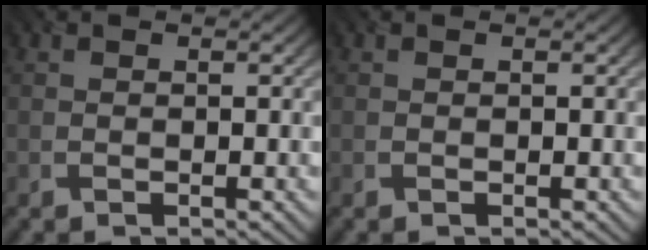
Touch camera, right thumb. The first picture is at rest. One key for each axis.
{"total": 0.0}